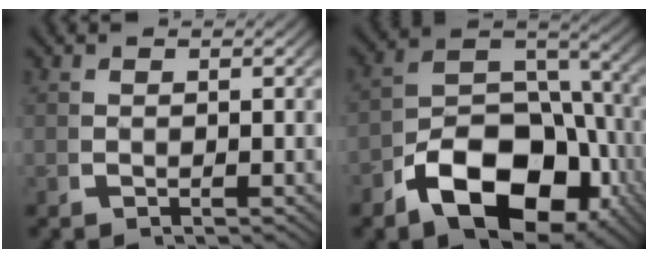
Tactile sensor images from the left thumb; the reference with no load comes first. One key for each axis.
{"total": 13.0, "fx": -3.7, "fy": 8.6, "fz": 9.1, "tx": -0.177, "ty": -0.051, "tz": -0.042}